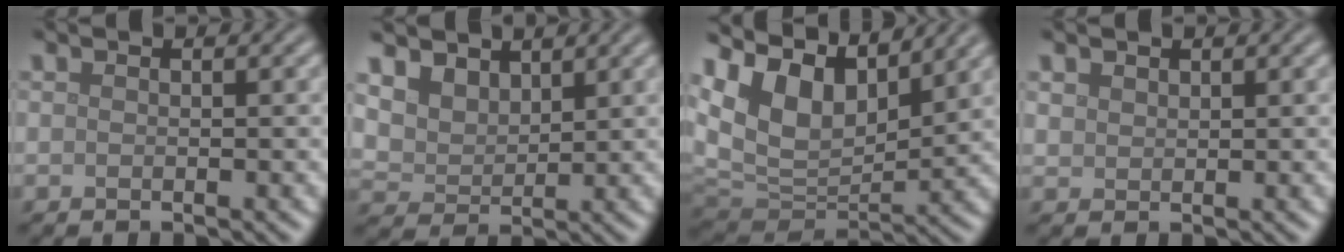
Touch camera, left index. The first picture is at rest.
{"total": 4.2, "force": [2.9, 2.6, 1.5], "torque": [-0.054, -0.015, 0.068]}
{"total": 10.2, "force": [5.9, 5.7, 6.1], "torque": [-0.131, 0.012, 0.107]}
{"total": 1.2, "force": [0.9, 0.8, 0.2], "torque": [-0.005, 0.001, 0.019]}